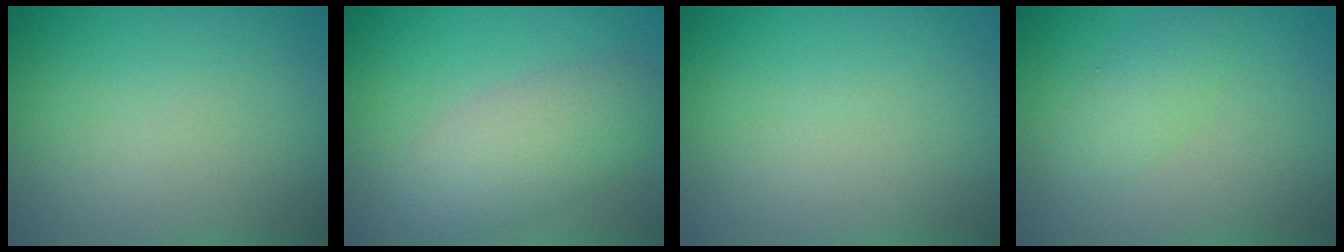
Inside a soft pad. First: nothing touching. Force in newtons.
{"total": 4.6, "press": 4.6, "slide": 0.0}
{"total": 0.0}
{"total": 2.0, "press": 2.0, "slide": 0.1}